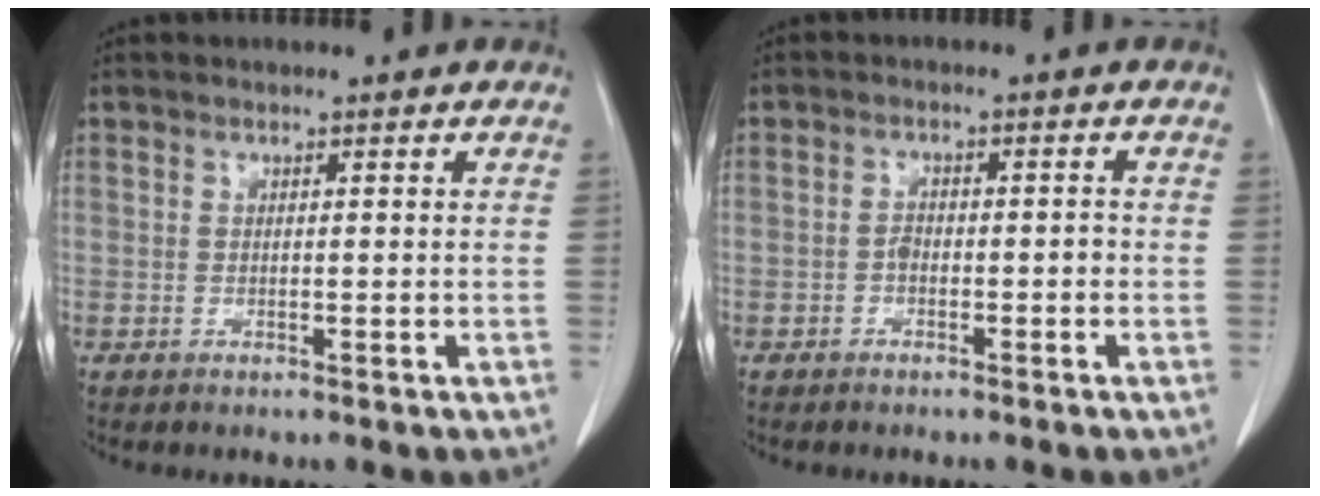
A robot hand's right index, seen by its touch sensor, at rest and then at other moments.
{"total": 1.9, "force": [-0.9, 1.1, 1.3], "torque": [-0.018, 0.006, -0.014]}